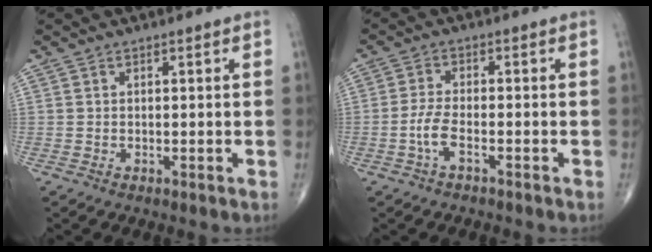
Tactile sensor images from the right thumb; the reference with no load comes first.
{"total": 3.8, "force": [-1.8, 1.3, 3.1], "torque": [-0.075, 0.016, -0.036]}